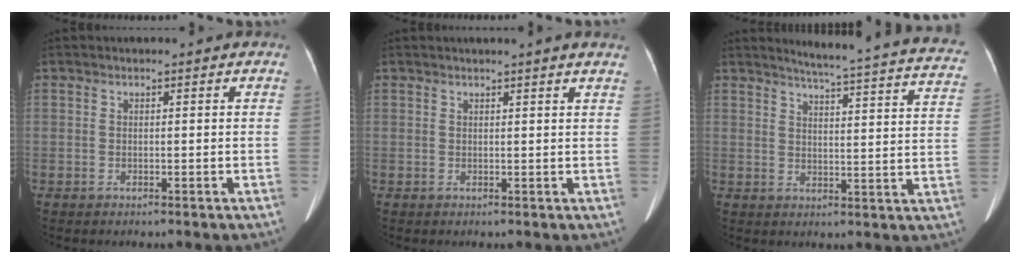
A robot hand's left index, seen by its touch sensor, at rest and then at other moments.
{"total": 3.8, "force": [3.3, -0.6, 1.7], "torque": [-0.023, 0.007, 0.029]}
{"total": 22.8, "force": [20.7, 0.8, 9.5], "torque": [-0.123, -0.065, 0.229]}